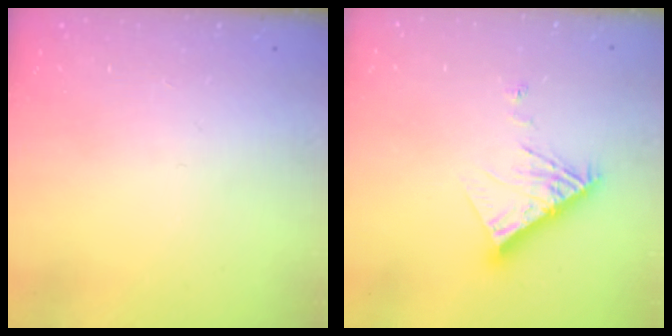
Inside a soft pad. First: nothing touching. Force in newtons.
{"total": 10.3, "press": 10.2, "slide": 0.9}